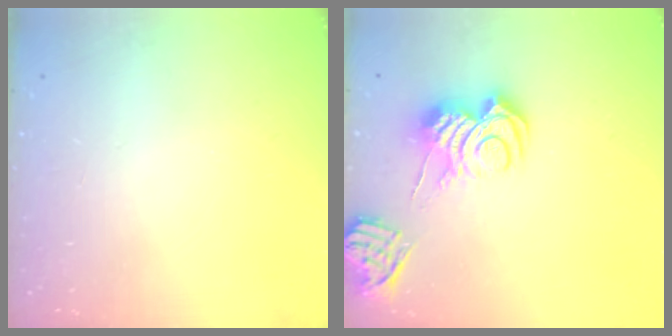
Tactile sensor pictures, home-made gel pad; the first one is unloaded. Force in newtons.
{"total": 10.6, "press": 10.5, "slide": 1.0}